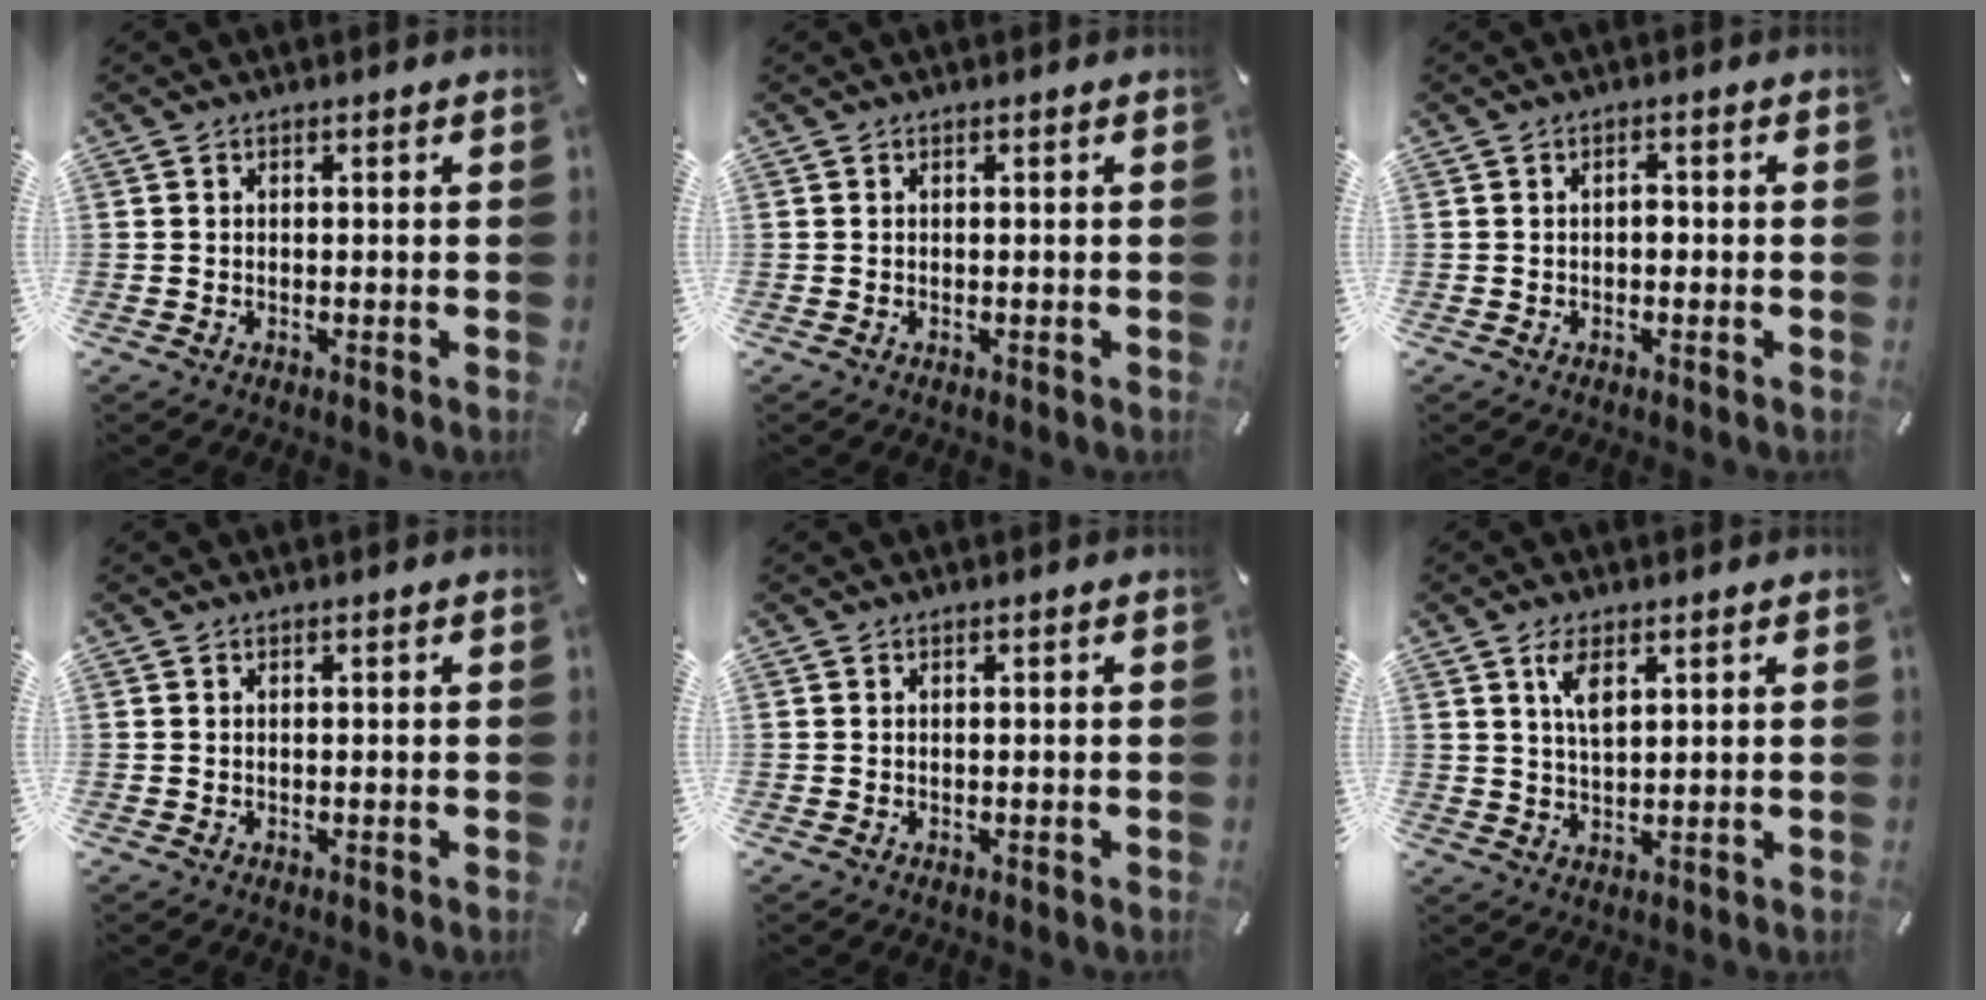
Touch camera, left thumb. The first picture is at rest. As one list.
[{"total": 0.0}, {"total": 1.6, "force": [-0.3, 1.0, 1.2], "torque": [-0.024, 0.005, -0.008]}, {"total": 0.0}, {"total": 0.0}, {"total": 5.1, "force": [2.5, 2.2, 3.8], "torque": [-0.066, -0.003, 0.040]}]